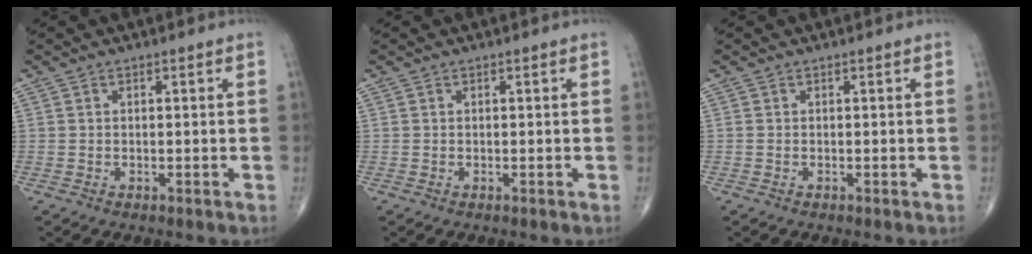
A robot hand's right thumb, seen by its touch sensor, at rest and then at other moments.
{"total": 0.0}
{"total": 0.0}